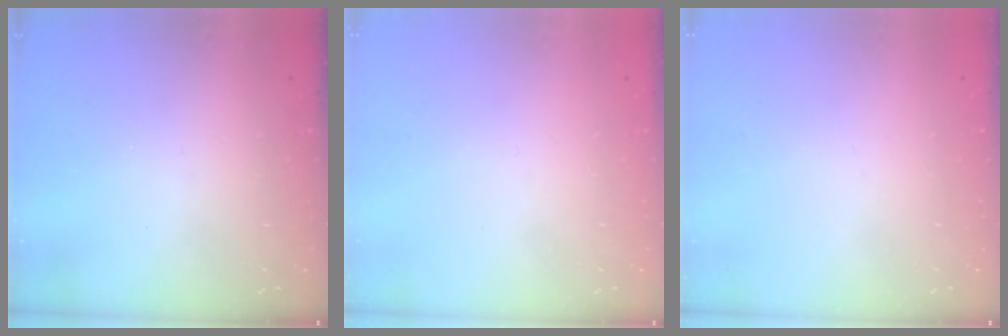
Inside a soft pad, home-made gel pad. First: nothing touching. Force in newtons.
{"total": 0.0}
{"total": 0.0}